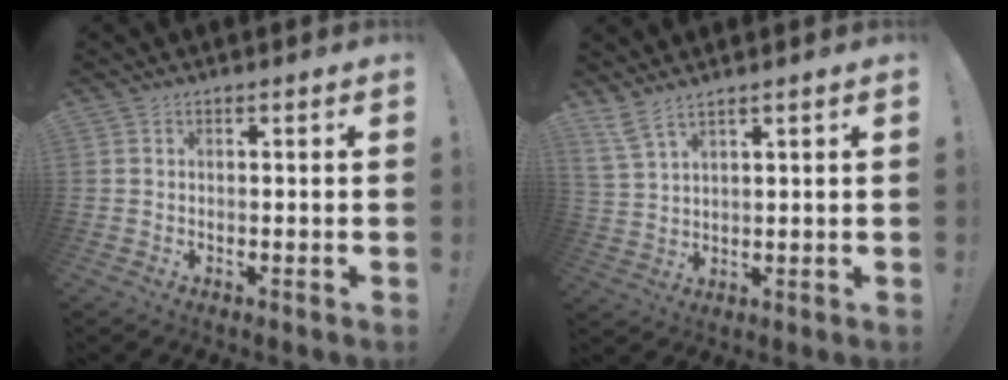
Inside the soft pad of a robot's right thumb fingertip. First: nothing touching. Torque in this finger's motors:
{"motor_torque": [-0.42, 0.66, 0.20, 0.05, 0.05]}